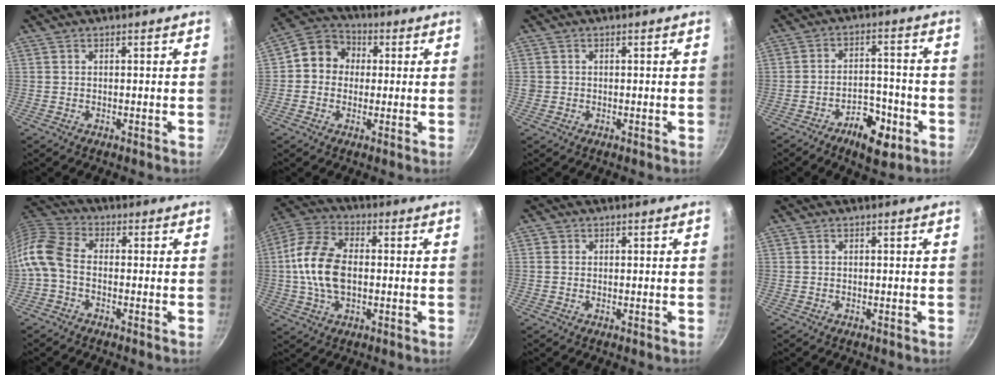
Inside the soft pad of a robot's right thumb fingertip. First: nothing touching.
{"total": 8.7, "force": [0.7, 7.7, 3.9], "torque": [-0.031, 0.017, -0.010]}
{"total": 1.4, "force": [-0.2, 1.3, 0.4], "torque": [-0.006, 0.001, -0.005]}
{"total": 8.9, "force": [-4.9, 4.4, 6.0], "torque": [-0.076, 0.034, -0.073]}
{"total": 8.4, "force": [-2.1, 5.5, 5.9], "torque": [-0.120, 0.037, -0.061]}
{"total": 13.2, "force": [-0.2, 8.1, 10.5], "torque": [-0.196, 0.023, -0.018]}
{"total": 1.1, "force": [0.2, 1.0, 0.3], "torque": [-0.001, 0.001, 0.000]}
{"total": 0.0}